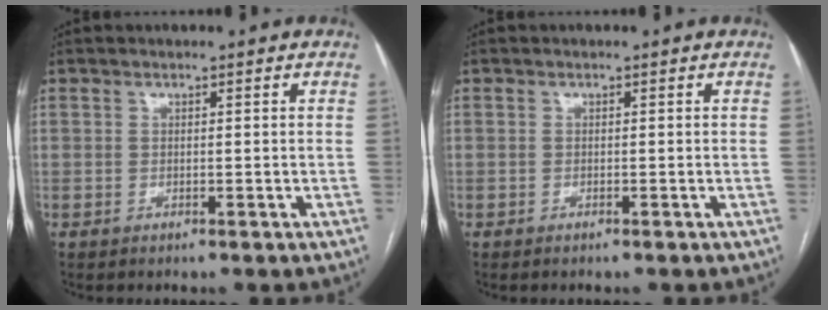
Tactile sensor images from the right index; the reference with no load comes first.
{"total": 0.0}